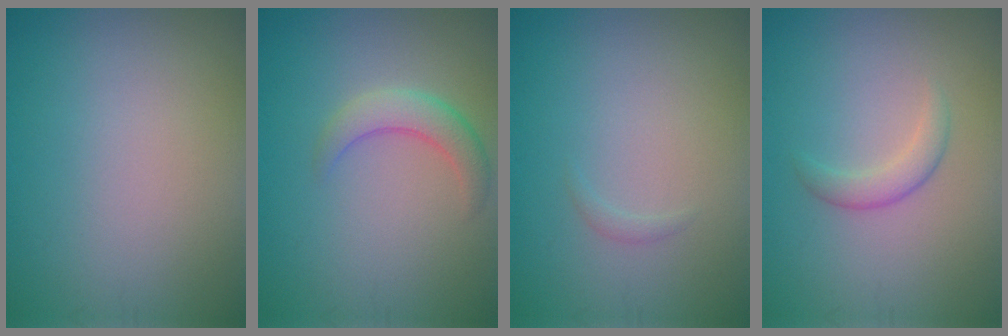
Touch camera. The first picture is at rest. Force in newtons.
{"total": 2.9, "press": 2.9, "slide": 0.1}
{"total": 0.6, "press": 0.5, "slide": 0.1}
{"total": 1.8, "press": 1.8, "slide": 0.1}